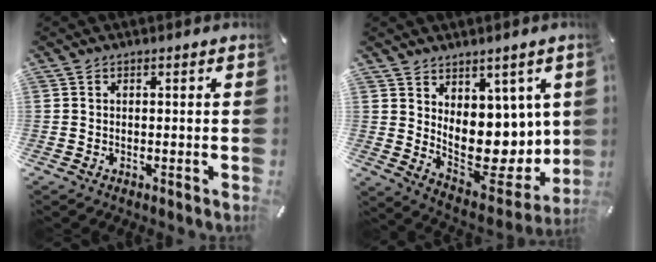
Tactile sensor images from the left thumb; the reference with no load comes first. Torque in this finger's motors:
{"motor_torque": [0.62, 0.66, 0.17, -0.25, 0.26]}